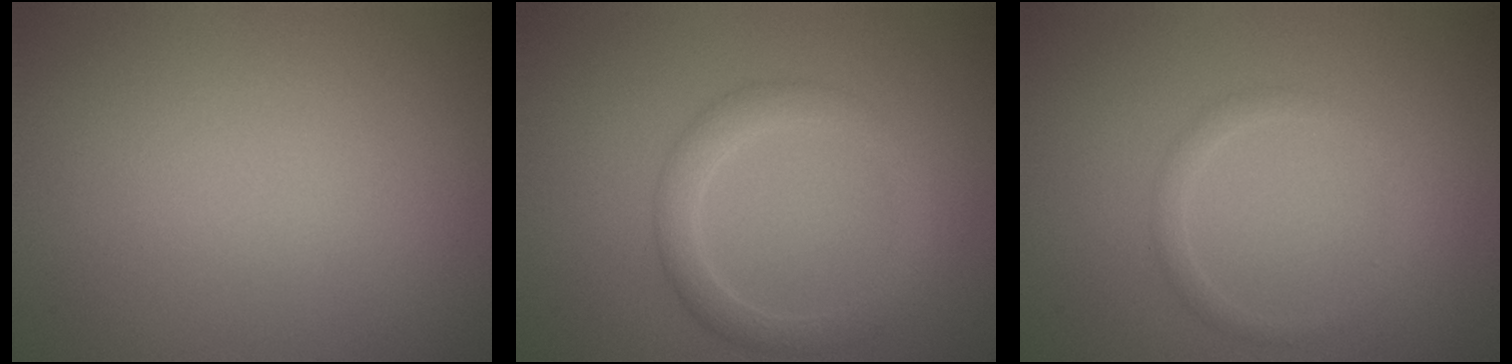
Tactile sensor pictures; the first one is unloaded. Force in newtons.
{"total": 2.7, "press": 2.7, "slide": 0.1}
{"total": 1.3, "press": 1.3, "slide": 0.1}